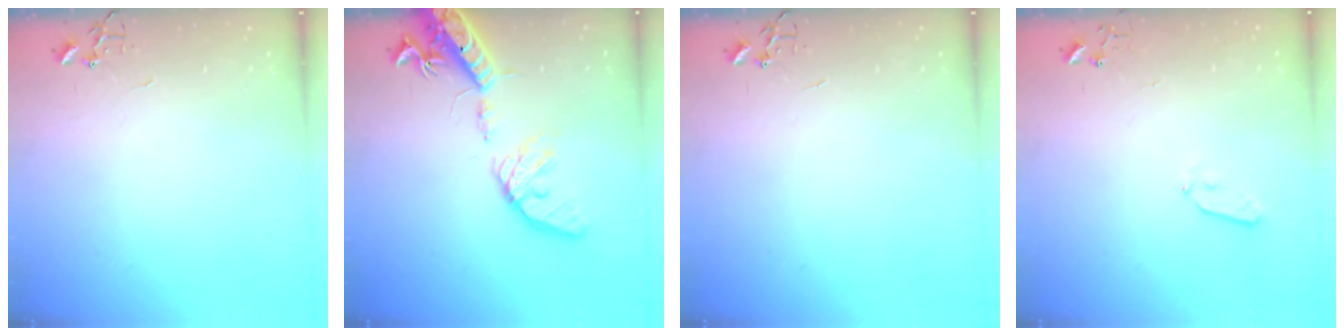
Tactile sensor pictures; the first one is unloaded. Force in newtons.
{"total": 19.4, "press": 19.1, "slide": 3.3}
{"total": 0.0}
{"total": 3.5, "press": 3.3, "slide": 1.0}